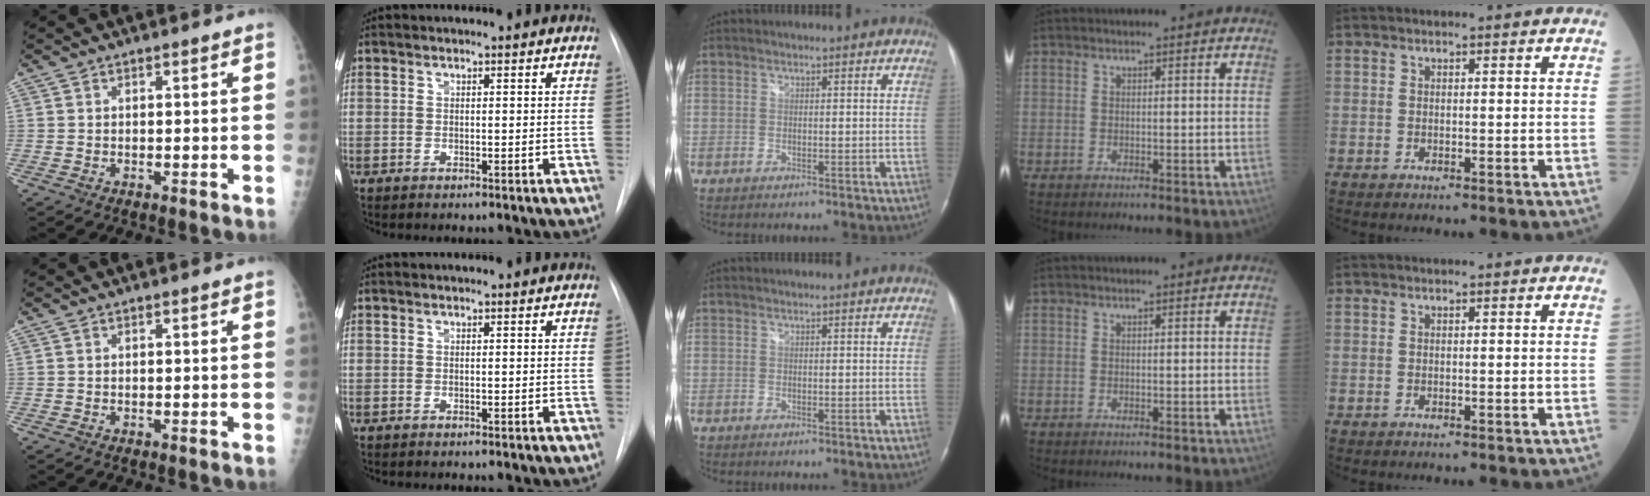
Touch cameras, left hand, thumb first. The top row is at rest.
{}